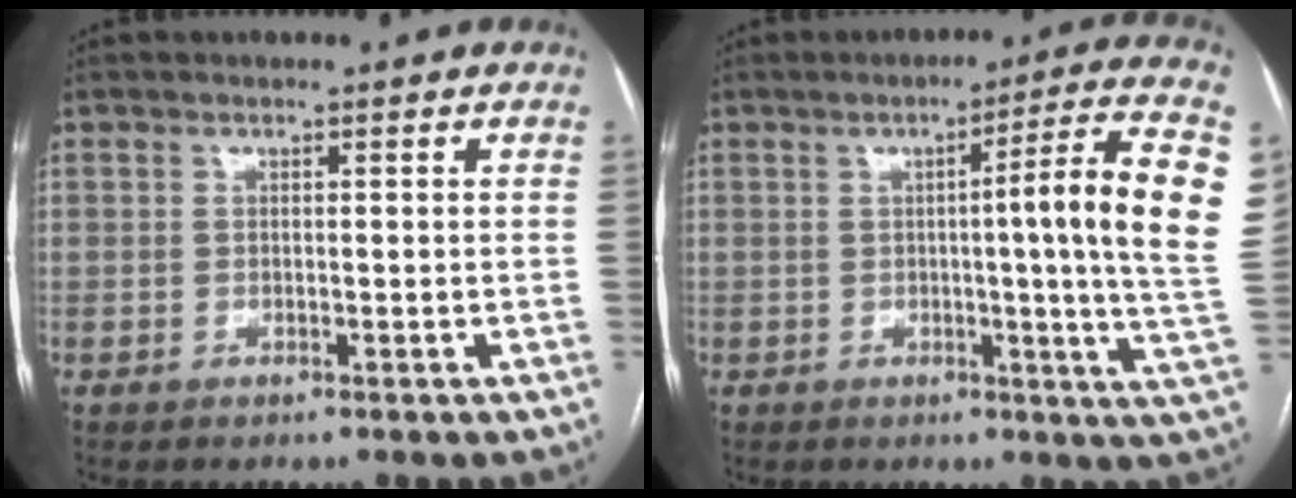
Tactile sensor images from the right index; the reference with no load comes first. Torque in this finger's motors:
{"motor_torque": [0.24, 0.05, 0.22, 0.06]}